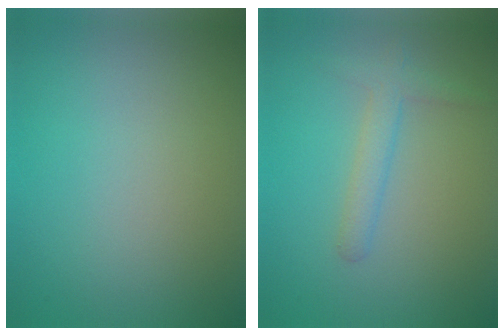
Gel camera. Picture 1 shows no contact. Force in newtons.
{"total": 2.1, "press": 2.1, "slide": 0.1}